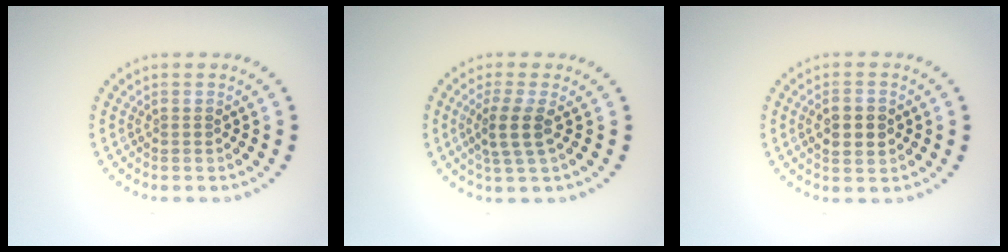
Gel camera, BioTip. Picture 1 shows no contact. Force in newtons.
{"total": 2.6, "press": 2.1, "slide": 1.6}
{"total": 3.0, "press": 3.0, "slide": 0.1}